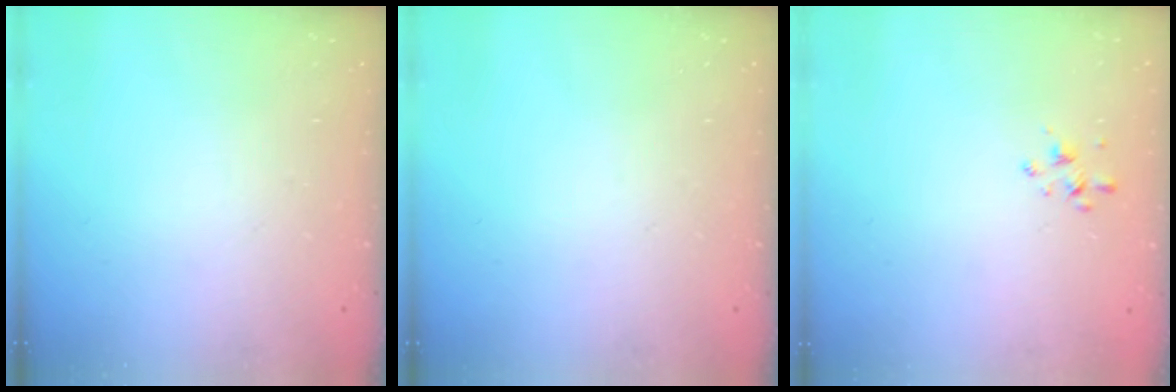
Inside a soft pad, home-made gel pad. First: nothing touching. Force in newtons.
{"total": 0.0}
{"total": 2.1, "press": 2.0, "slide": 0.6}